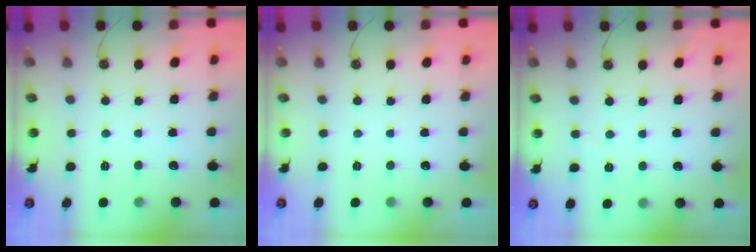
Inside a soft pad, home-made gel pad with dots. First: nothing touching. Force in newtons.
{"total": 1.5, "press": 0.5, "slide": 1.4}
{"total": 2.1, "press": 1.9, "slide": 0.7}